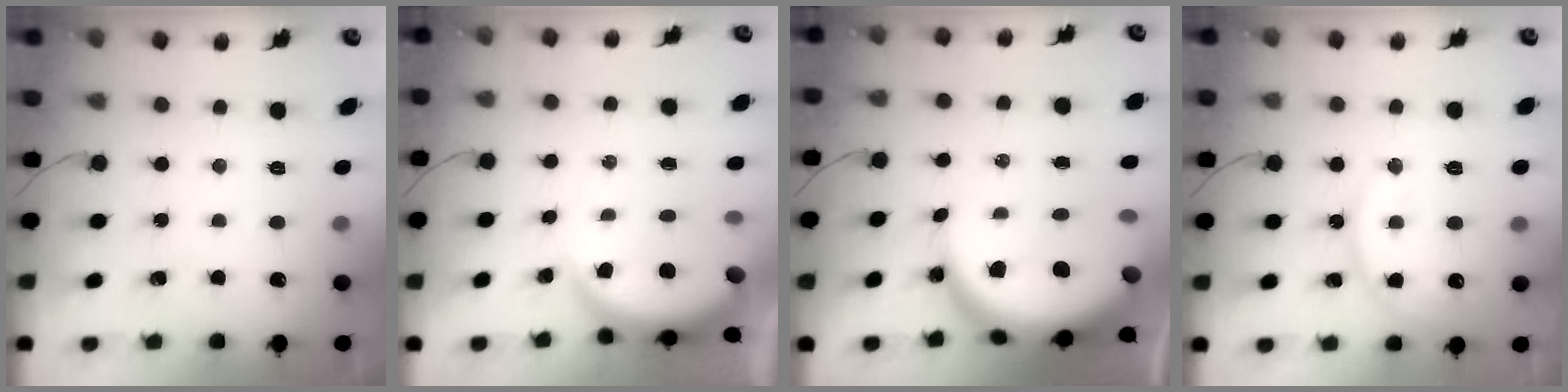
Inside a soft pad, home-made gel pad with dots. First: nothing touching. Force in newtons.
{"total": 3.2, "press": 3.1, "slide": 0.5}
{"total": 13.2, "press": 13.1, "slide": 1.4}
{"total": 12.1, "press": 12.1, "slide": 0.8}